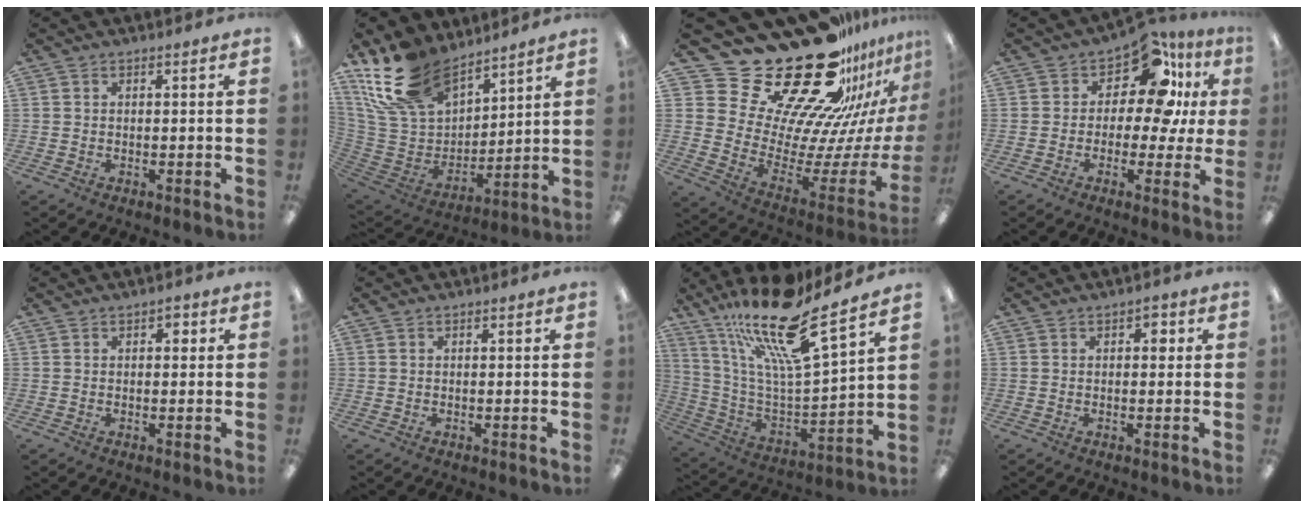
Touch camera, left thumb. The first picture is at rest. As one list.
[{"total": 20.2, "force": [14.9, 10.5, 8.8], "torque": [-0.201, -0.077, 0.279]}, {"total": 34.3, "force": [25.5, 14.9, 17.4], "torque": [-0.246, -0.229, 0.484]}, {"total": 13.2, "force": [6.3, 6.5, 9.6], "torque": [-0.147, -0.046, 0.107]}, {"total": 1.8, "force": [0.7, 1.1, 1.2], "torque": [-0.010, -0.001, 0.008]}, {"total": 0.0}, {"total": 21.9, "force": [16.8, 4.3, 13.5], "torque": [-0.251, -0.117, 0.276]}, {"total": 2.1, "force": [0.7, 1.3, 1.5], "torque": [-0.015, 0.001, 0.007]}]